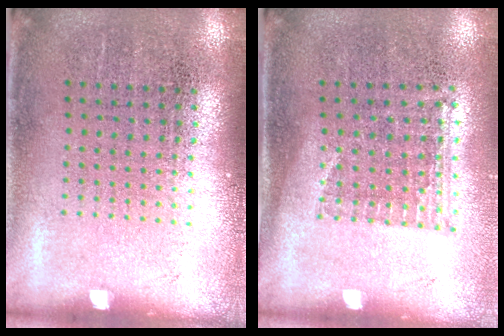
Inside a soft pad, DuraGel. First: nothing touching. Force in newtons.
{"total": 1.1, "press": 0.9, "slide": 0.6}